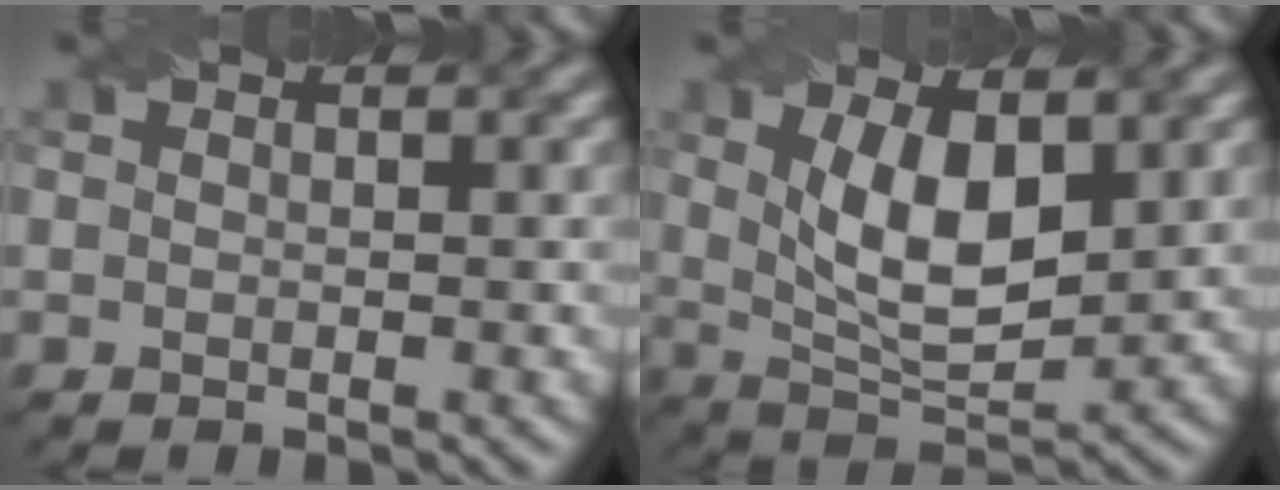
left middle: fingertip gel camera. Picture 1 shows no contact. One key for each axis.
{"total": 7.0, "fx": 1.8, "fy": 3.1, "fz": 6.1, "tx": -0.115, "ty": -0.003, "tz": 0.036}